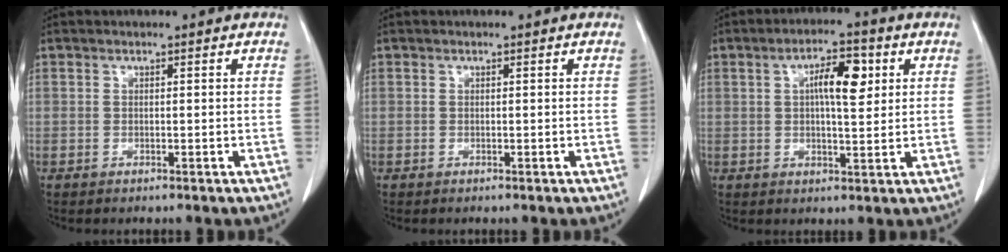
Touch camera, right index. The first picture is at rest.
{"total": 0.0}
{"total": 7.0, "force": [2.0, 2.1, 6.4], "torque": [-0.107, 0.012, 0.030]}